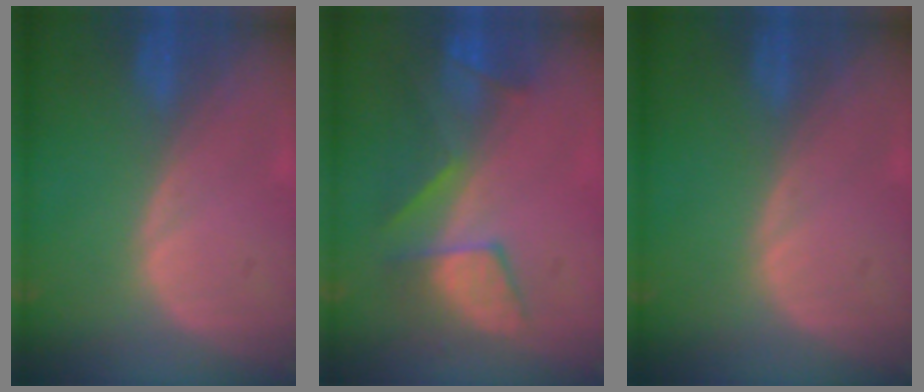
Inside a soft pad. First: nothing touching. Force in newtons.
{"total": 7.7, "press": 7.3, "slide": 2.6}
{"total": 0.0}